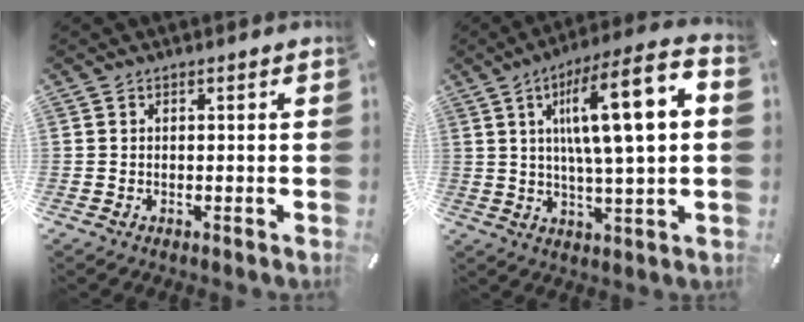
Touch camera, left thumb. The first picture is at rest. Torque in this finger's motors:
{"motor_torque": [2.54, 2.47, 2.27, -0.50, 0.27]}